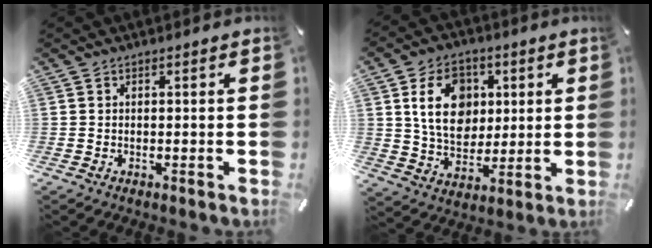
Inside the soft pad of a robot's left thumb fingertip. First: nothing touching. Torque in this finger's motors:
{"motor_torque": [0.93, 1.60, 1.20, -1.06, 0.43]}